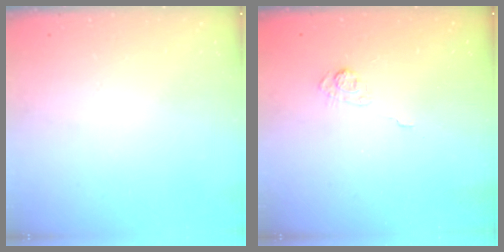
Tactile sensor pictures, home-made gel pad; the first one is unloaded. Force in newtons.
{"total": 3.8, "press": 3.5, "slide": 1.6}